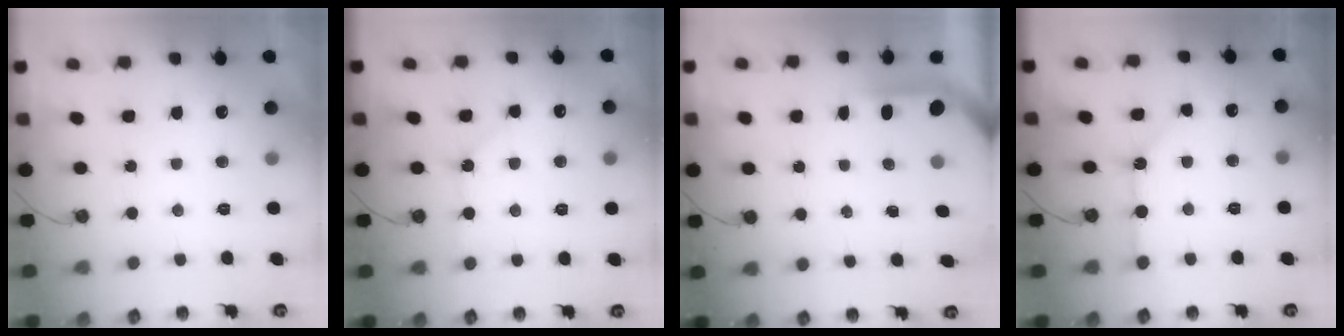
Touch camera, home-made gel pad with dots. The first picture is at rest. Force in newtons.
{"total": 5.6, "press": 5.6, "slide": 0.7}
{"total": 3.6, "press": 3.6, "slide": 0.4}
{"total": 2.7, "press": 2.6, "slide": 0.3}